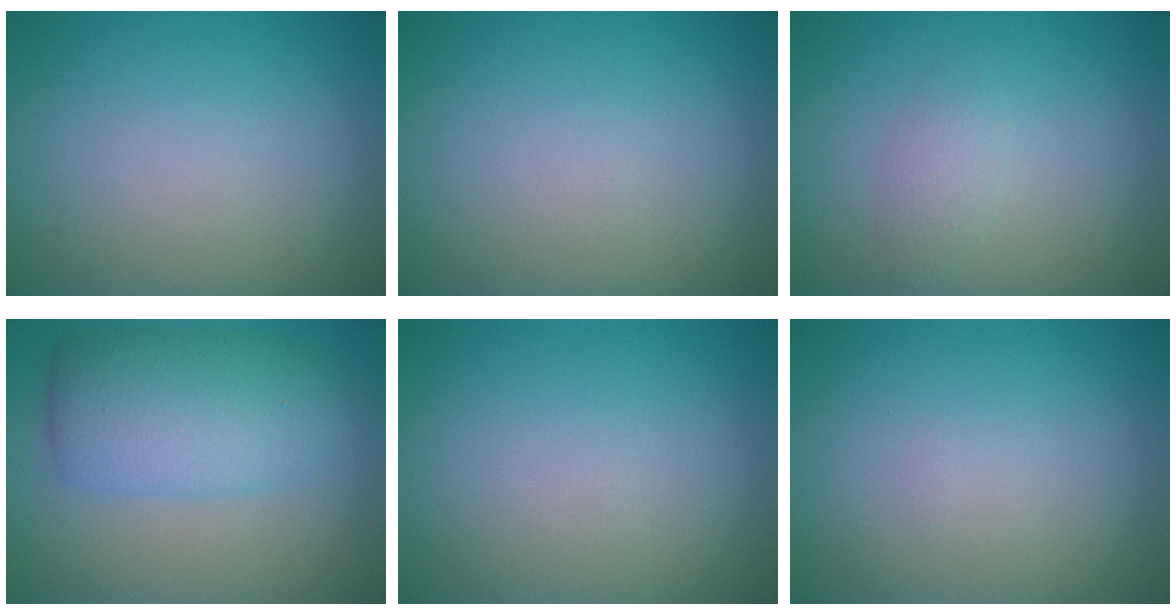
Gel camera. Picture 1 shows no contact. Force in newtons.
{"total": 0.0}
{"total": 1.6, "press": 1.6, "slide": 0.1}
{"total": 6.6, "press": 6.6, "slide": 0.2}
{"total": 0.0}
{"total": 0.0}